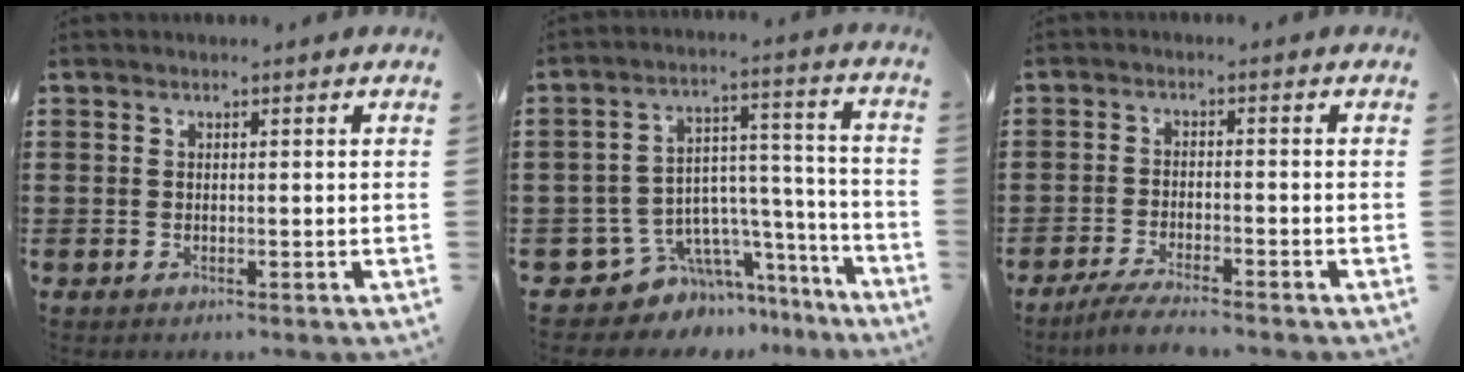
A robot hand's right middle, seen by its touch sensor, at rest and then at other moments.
{"total": 8.1, "force": [-5.8, 5.4, 1.6], "torque": [-0.055, 0.003, -0.105]}
{"total": 3.3, "force": [-3.0, 0.0, 1.4], "torque": [-0.031, -0.003, -0.061]}